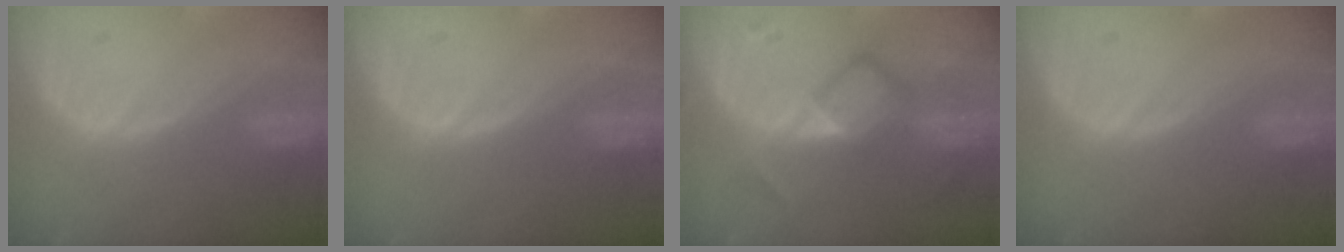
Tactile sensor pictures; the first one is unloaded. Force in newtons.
{"total": 0.0}
{"total": 5.4, "press": 5.4, "slide": 0.1}
{"total": 0.0}